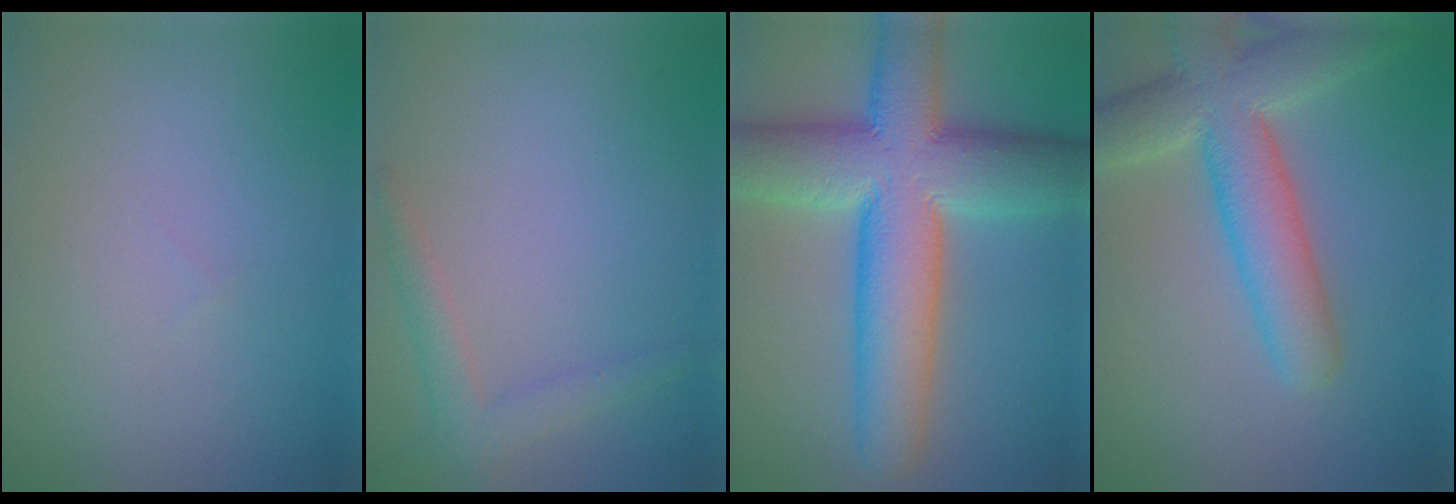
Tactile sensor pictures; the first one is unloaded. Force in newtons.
{"total": 2.3, "press": 2.3, "slide": 0.1}
{"total": 12.7, "press": 12.7, "slide": 0.5}
{"total": 7.6, "press": 7.5, "slide": 0.7}